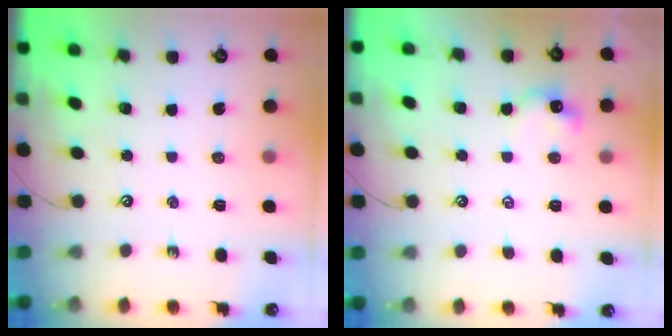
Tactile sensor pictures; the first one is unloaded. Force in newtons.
{"total": 2.6, "press": 2.5, "slide": 0.5}